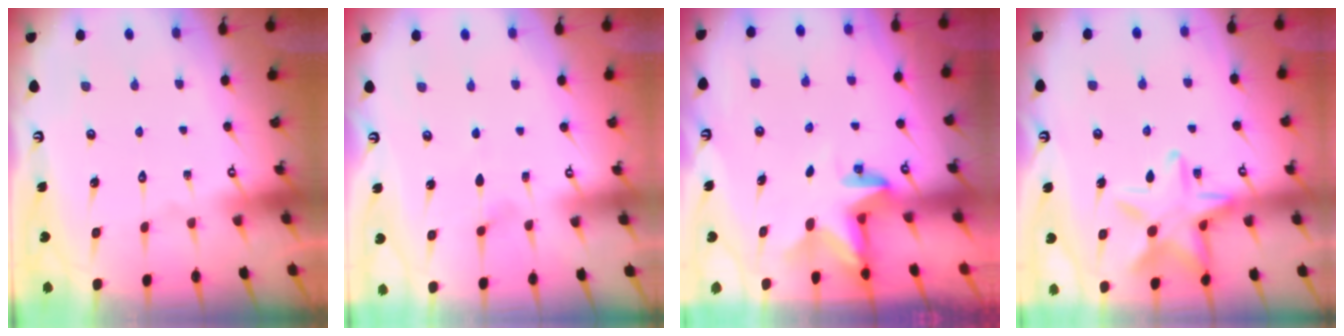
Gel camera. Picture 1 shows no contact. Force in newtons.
{"total": 3.0, "press": 2.5, "slide": 1.6}
{"total": 2.9, "press": 2.9, "slide": 0.1}
{"total": 15.6, "press": 15.6, "slide": 0.9}